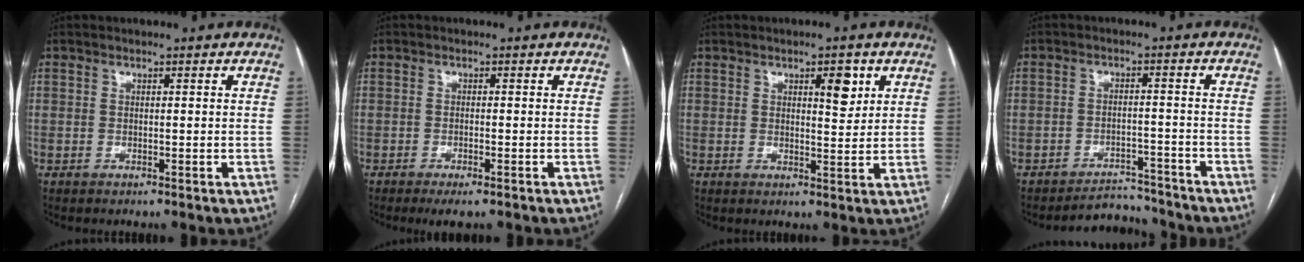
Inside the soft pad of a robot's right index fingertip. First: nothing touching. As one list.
[{"total": 2.8, "force": [-1.9, 0.6, 2.0], "torque": [-0.031, -0.005, -0.027]}, {"total": 4.2, "force": [2.0, 1.3, 3.5], "torque": [-0.048, -0.005, 0.029]}, {"total": 5.3, "force": [-5.1, 1.2, -0.7], "torque": [0.017, 0.016, -0.079]}]